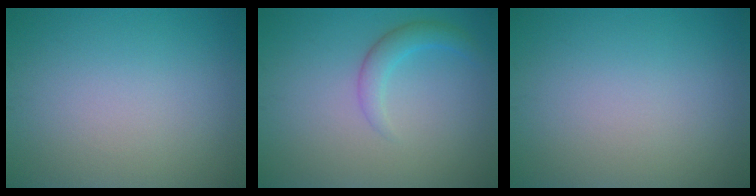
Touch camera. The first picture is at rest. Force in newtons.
{"total": 2.2, "press": 2.2, "slide": 0.0}
{"total": 0.0}